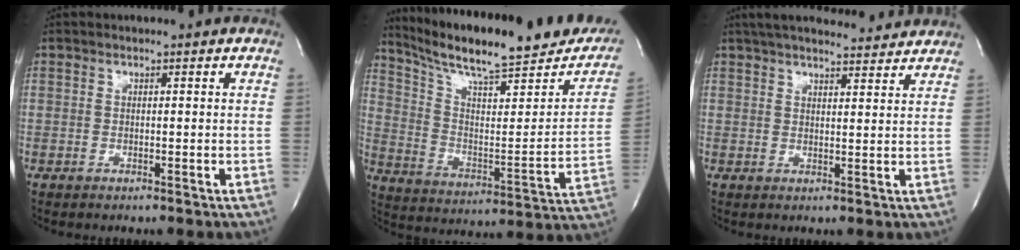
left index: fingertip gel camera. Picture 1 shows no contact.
{"total": 25.9, "force": [21.6, 4.2, 13.8], "torque": [-0.219, -0.027, 0.306]}
{"total": 14.8, "force": [13.4, 2.4, 5.8], "torque": [-0.089, 0.030, 0.184]}